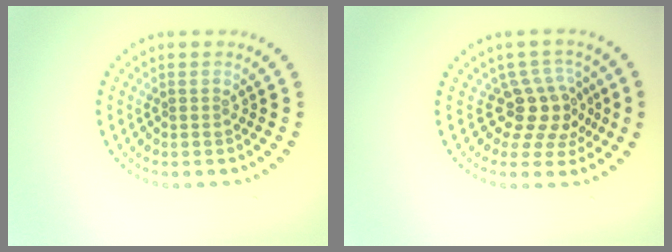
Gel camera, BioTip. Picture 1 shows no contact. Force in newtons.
{"total": 3.8, "press": 3.0, "slide": 2.3}